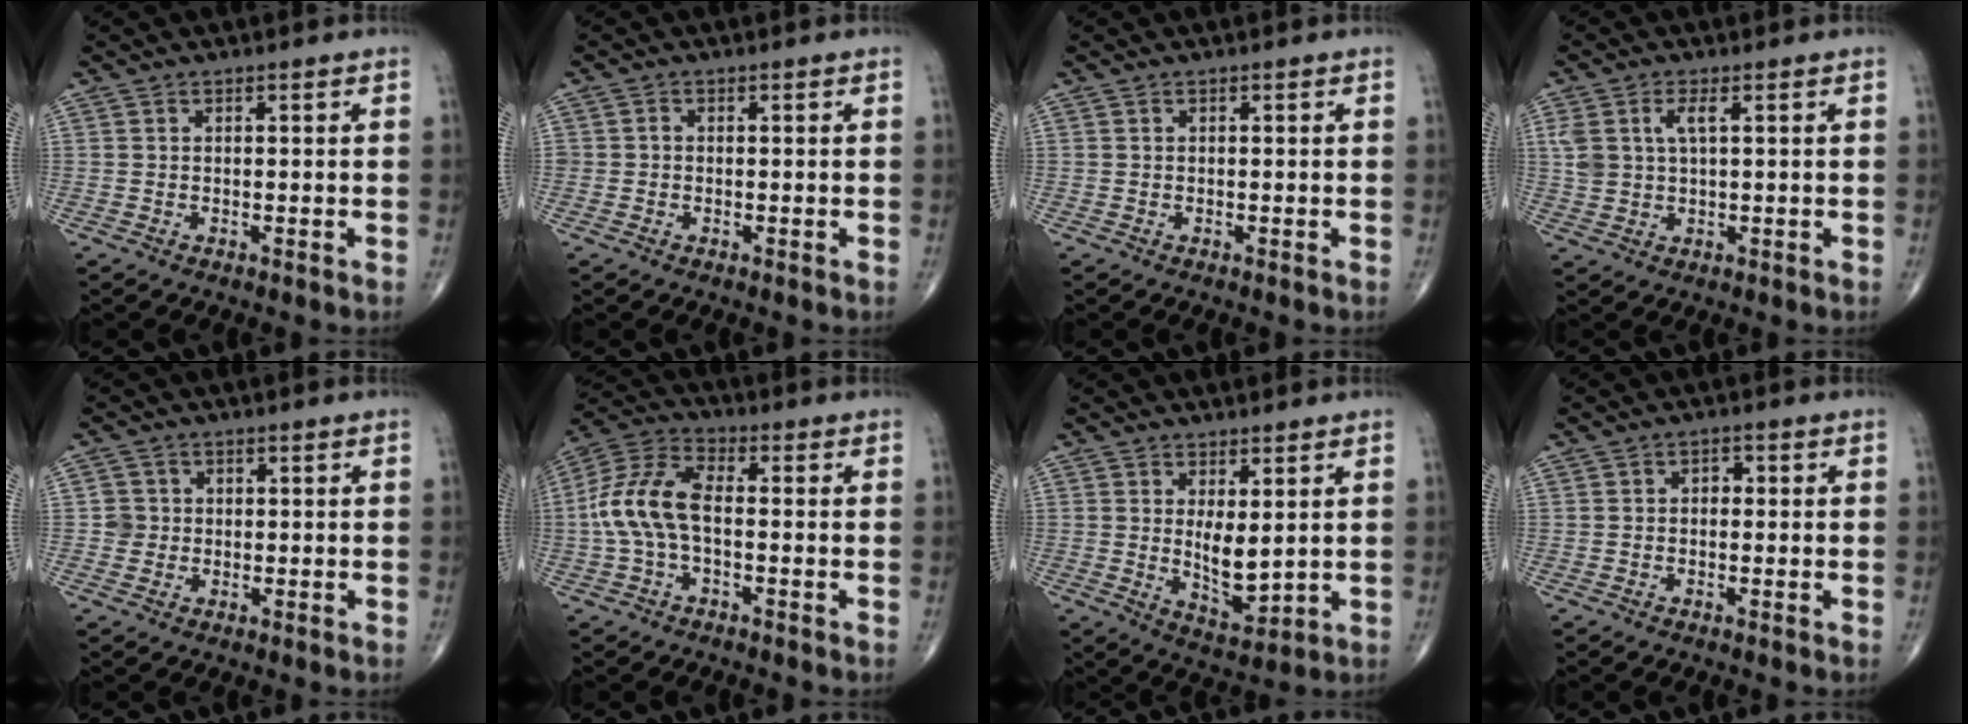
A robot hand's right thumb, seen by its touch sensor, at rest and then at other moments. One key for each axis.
{"total": 0.7, "fx": -0.2, "fy": 0.7, "fz": 0.3, "tx": 0.002, "ty": 0.003, "tz": -0.006}
{"total": 0.0}
{"total": 5.3, "fx": 1.7, "fy": 2.4, "fz": 4.4, "tx": -0.103, "ty": 0.006, "tz": 0.039}
{"total": 2.7, "fx": -0.1, "fy": 2.7, "fz": 0.2, "tx": 0.020, "ty": 0.008, "tz": -0.005}
{"total": 11.3, "fx": -1.0, "fy": 6.0, "fz": 9.5, "tx": -0.208, "ty": 0.035, "tz": -0.026}
{"total": 6.9, "fx": 1.1, "fy": 3.0, "fz": 6.1, "tx": -0.088, "ty": -0.025, "tz": 0.031}
{"total": 1.9, "fx": 0.0, "fy": 1.4, "fz": 1.3, "tx": -0.009, "ty": 0.007, "tz": -0.007}